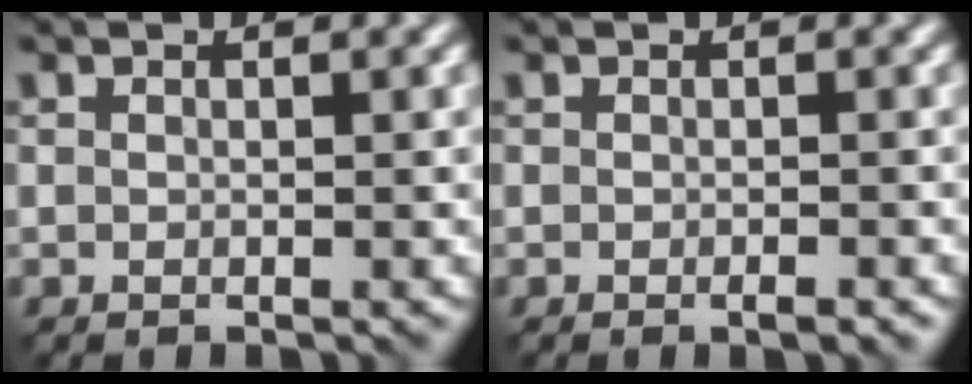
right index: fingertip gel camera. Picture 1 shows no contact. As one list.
[{"total": 0.9, "force": [-0.5, 0.1, 0.8], "torque": [-0.010, -0.003, -0.007]}]